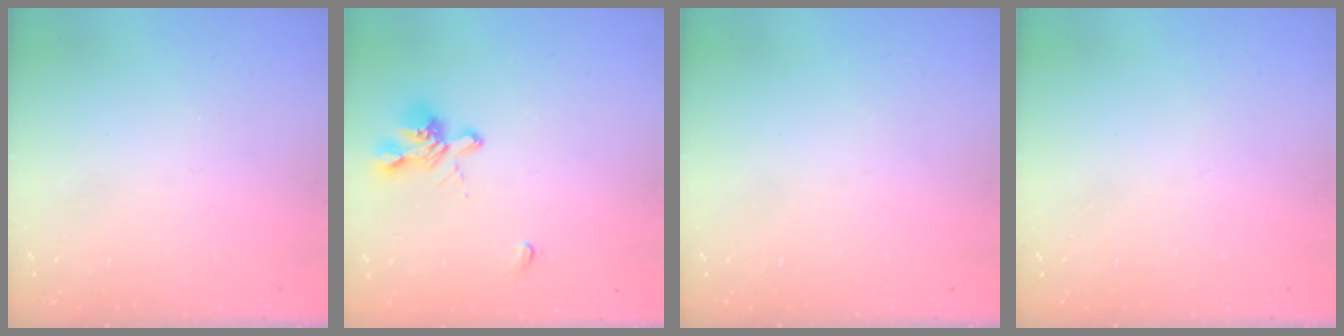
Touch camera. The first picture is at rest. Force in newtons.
{"total": 1.9, "press": 1.5, "slide": 1.1}
{"total": 0.0}
{"total": 0.0}